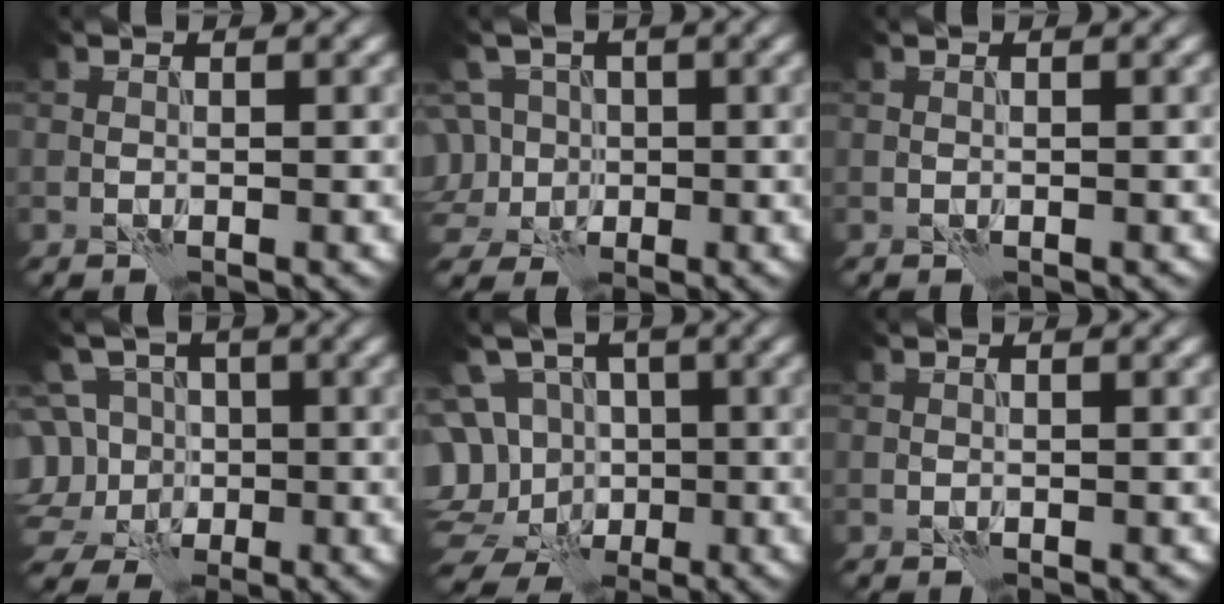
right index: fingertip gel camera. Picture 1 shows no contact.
{"total": 6.2, "force": [0.3, 5.5, 2.8], "torque": [-0.060, 0.030, -0.024]}
{"total": 0.0}
{"total": 9.1, "force": [0.1, 8.1, 4.0], "torque": [-0.085, 0.033, -0.039]}
{"total": 11.7, "force": [-1.5, 10.2, 5.7], "torque": [-0.111, 0.019, -0.042]}
{"total": 0.0}